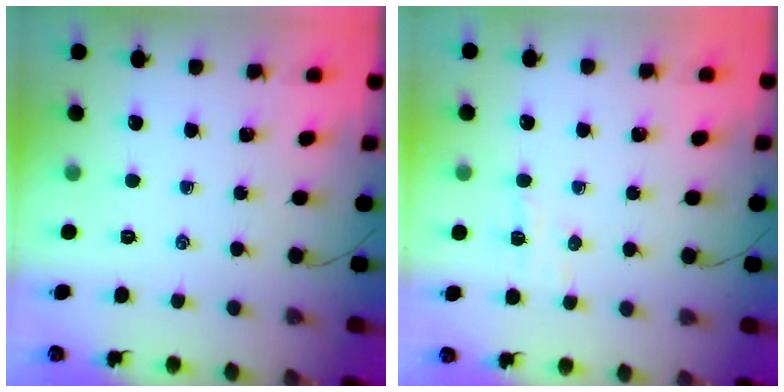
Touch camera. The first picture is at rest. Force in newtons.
{"total": 4.3, "press": 4.2, "slide": 1.0}